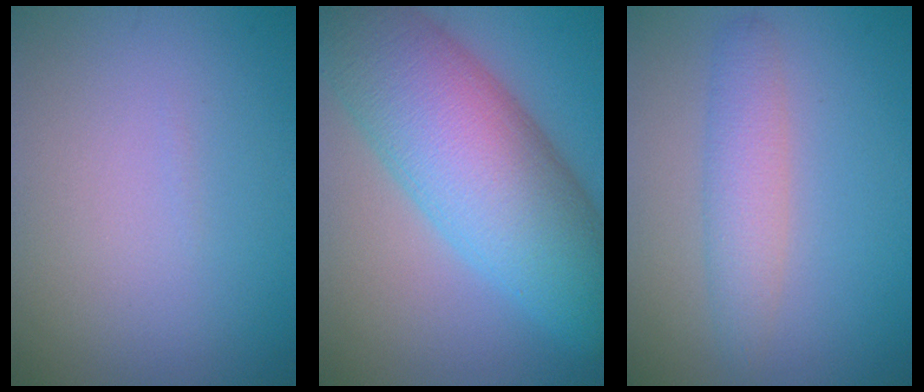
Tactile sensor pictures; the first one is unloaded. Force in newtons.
{"total": 12.9, "press": 12.9, "slide": 0.4}
{"total": 3.0, "press": 3.0, "slide": 0.1}